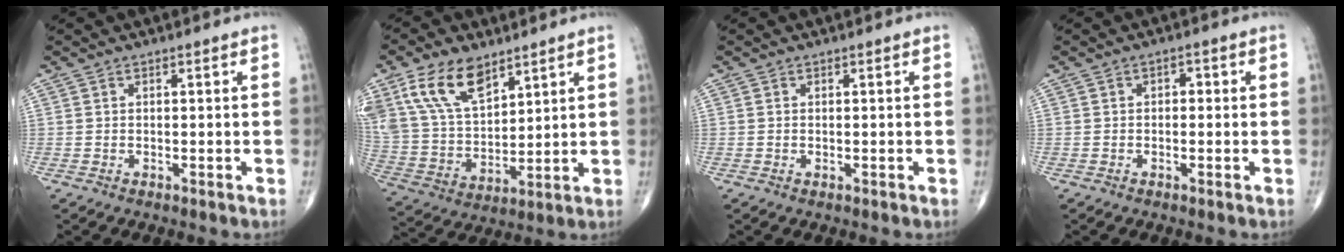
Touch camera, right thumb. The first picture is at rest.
{"total": 15.6, "force": [9.1, 8.4, 9.5], "torque": [-0.161, -0.030, 0.186]}
{"total": 0.0}
{"total": 1.6, "force": [0.1, 1.1, 1.2], "torque": [-0.005, 0.005, -0.005]}